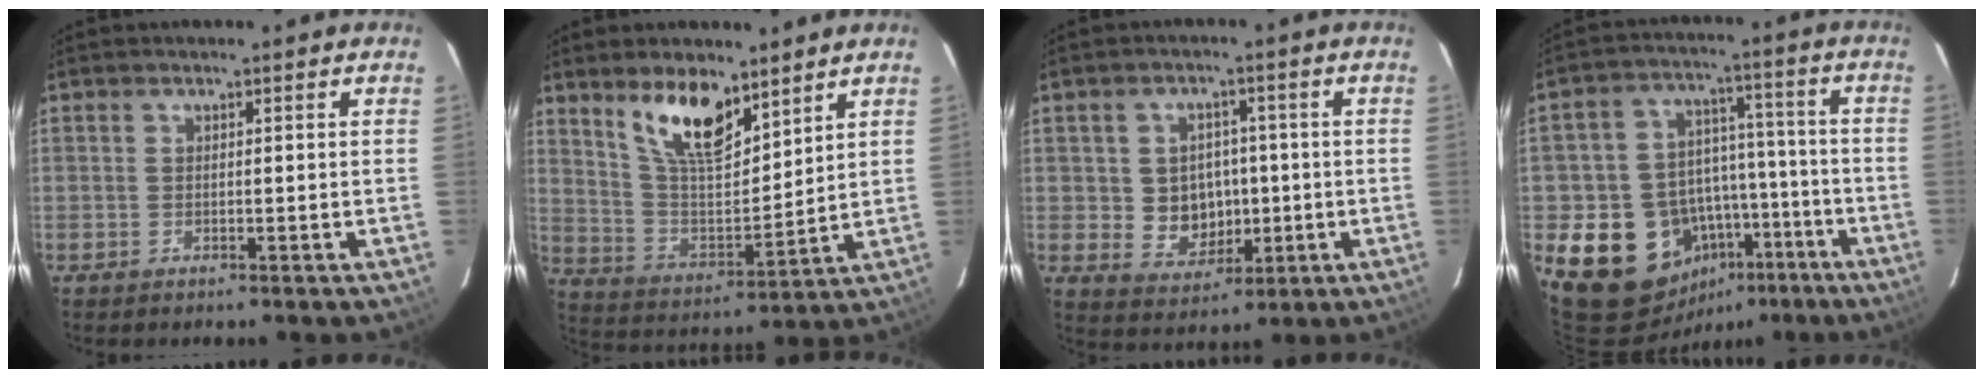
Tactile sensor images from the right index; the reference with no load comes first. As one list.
[{"total": 13.3, "force": [8.9, 5.0, 8.5], "torque": [-0.154, -0.004, 0.176]}, {"total": 7.7, "force": [-0.4, 7.0, 3.2], "torque": [-0.076, 0.010, 0.010]}, {"total": 16.4, "force": [-7.9, 13.0, 6.1], "torque": [-0.130, 0.045, -0.091]}]